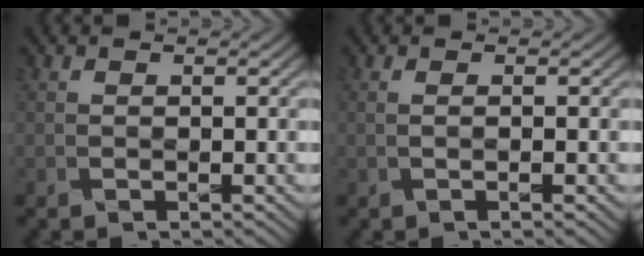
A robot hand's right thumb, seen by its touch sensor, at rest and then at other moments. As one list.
[{"total": 1.5, "force": [-0.2, 0.3, 1.4], "torque": [-0.018, -0.002, -0.006]}]